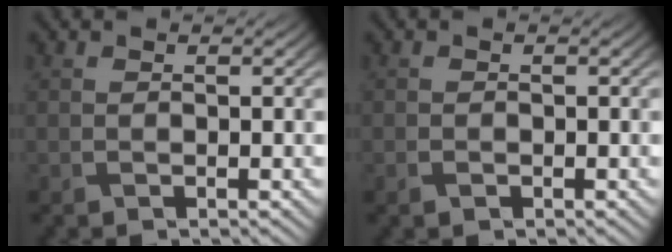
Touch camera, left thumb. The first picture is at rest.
{"total": 1.0, "force": [-0.6, 0.7, 0.5], "torque": [-0.011, -0.004, -0.011]}